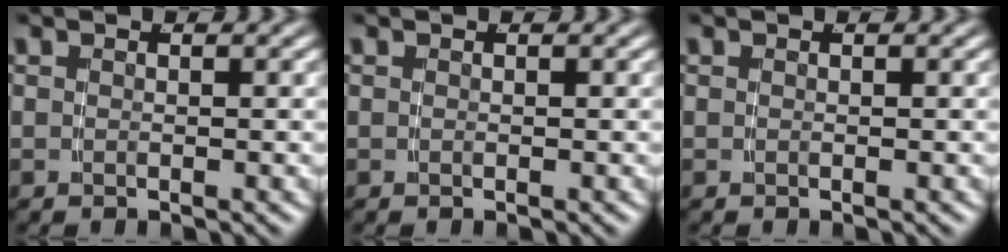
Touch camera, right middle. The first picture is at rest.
{"total": 0.0}
{"total": 0.0}